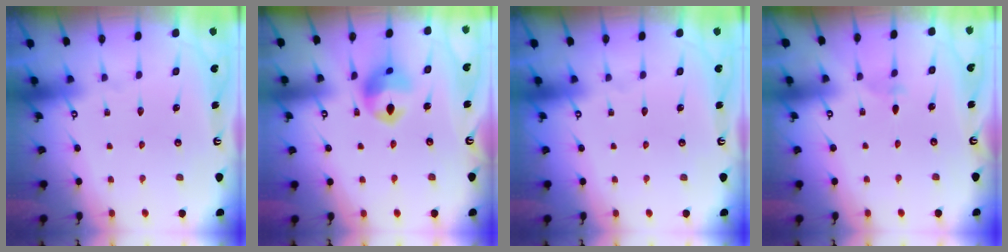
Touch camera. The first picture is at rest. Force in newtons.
{"total": 11.7, "press": 11.6, "slide": 1.5}
{"total": 0.0}
{"total": 2.0, "press": 1.9, "slide": 0.5}